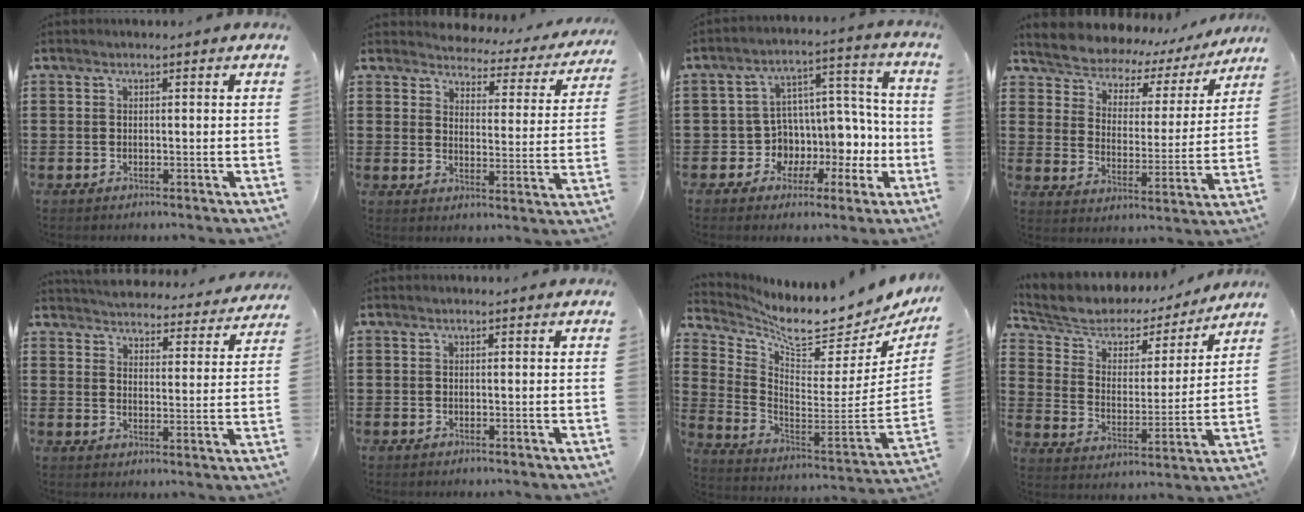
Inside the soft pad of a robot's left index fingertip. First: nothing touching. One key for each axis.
{"total": 2.9, "fx": 2.9, "fy": 0.6, "fz": 0.1, "tx": -0.024, "ty": -0.025, "tz": 0.043}
{"total": 8.1, "fx": -0.7, "fy": 7.4, "fz": 3.3, "tx": -0.077, "ty": -0.009, "tz": -0.003}
{"total": 4.0, "fx": 3.8, "fy": 1.2, "fz": 0.2, "tx": -0.033, "ty": -0.037, "tz": 0.057}
{"total": 4.5, "fx": 4.5, "fy": -0.1, "fz": 0.0, "tx": -0.025, "ty": -0.039, "tz": 0.076}
{"total": 0.0}
{"total": 8.2, "fx": 7.2, "fy": 1.1, "fz": 3.6, "tx": -0.093, "ty": -0.075, "tz": 0.117}
{"total": 5.6, "fx": 4.7, "fy": 2.8, "fz": 1.3, "tx": -0.058, "ty": -0.028, "tz": 0.076}